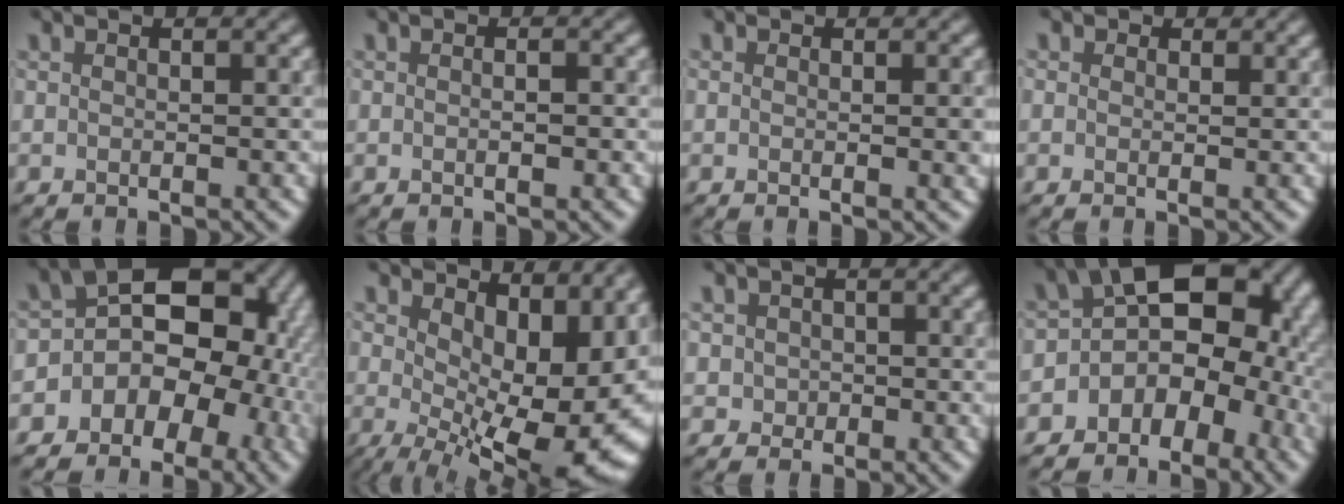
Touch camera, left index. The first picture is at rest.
{"total": 1.4, "force": [0.2, 0.7, 1.2], "torque": [0.004, 0.003, -0.009]}
{"total": 1.5, "force": [-0.1, 0.3, 1.5], "torque": [-0.017, -0.004, 0.002]}
{"total": 0.7, "force": [0.5, 0.5, -0.1], "torque": [0.000, -0.006, 0.006]}
{"total": 12.8, "force": [-2.7, 10.2, 7.3], "torque": [-0.055, 0.032, -0.079]}
{"total": 15.8, "force": [0.5, 7.9, 13.6], "torque": [-0.159, -0.027, 0.047]}
{"total": 1.5, "force": [-0.2, 1.5, -0.1], "torque": [0.015, -0.005, 0.000]}
{"total": 11.4, "force": [-2.3, 7.8, 8.0], "torque": [-0.073, 0.015, -0.043]}